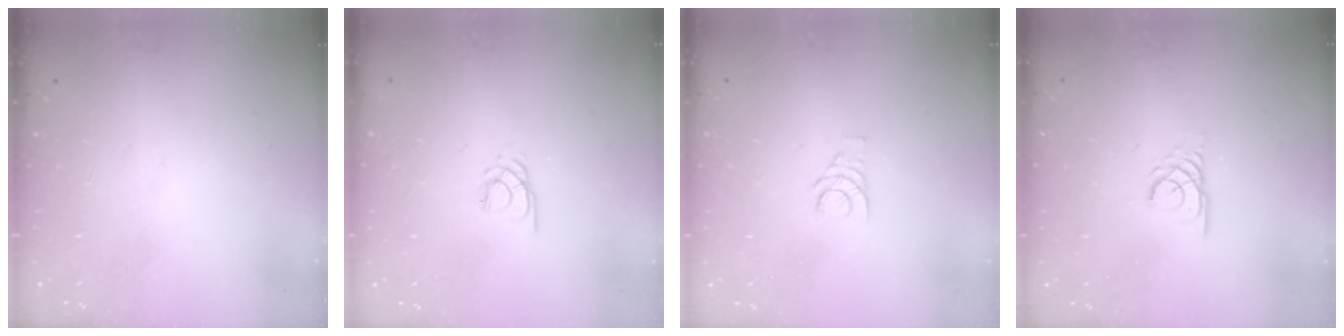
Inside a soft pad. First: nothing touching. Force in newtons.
{"total": 1.7, "press": 1.7, "slide": 0.3}
{"total": 3.6, "press": 3.6, "slide": 0.4}
{"total": 2.3, "press": 2.3, "slide": 0.1}